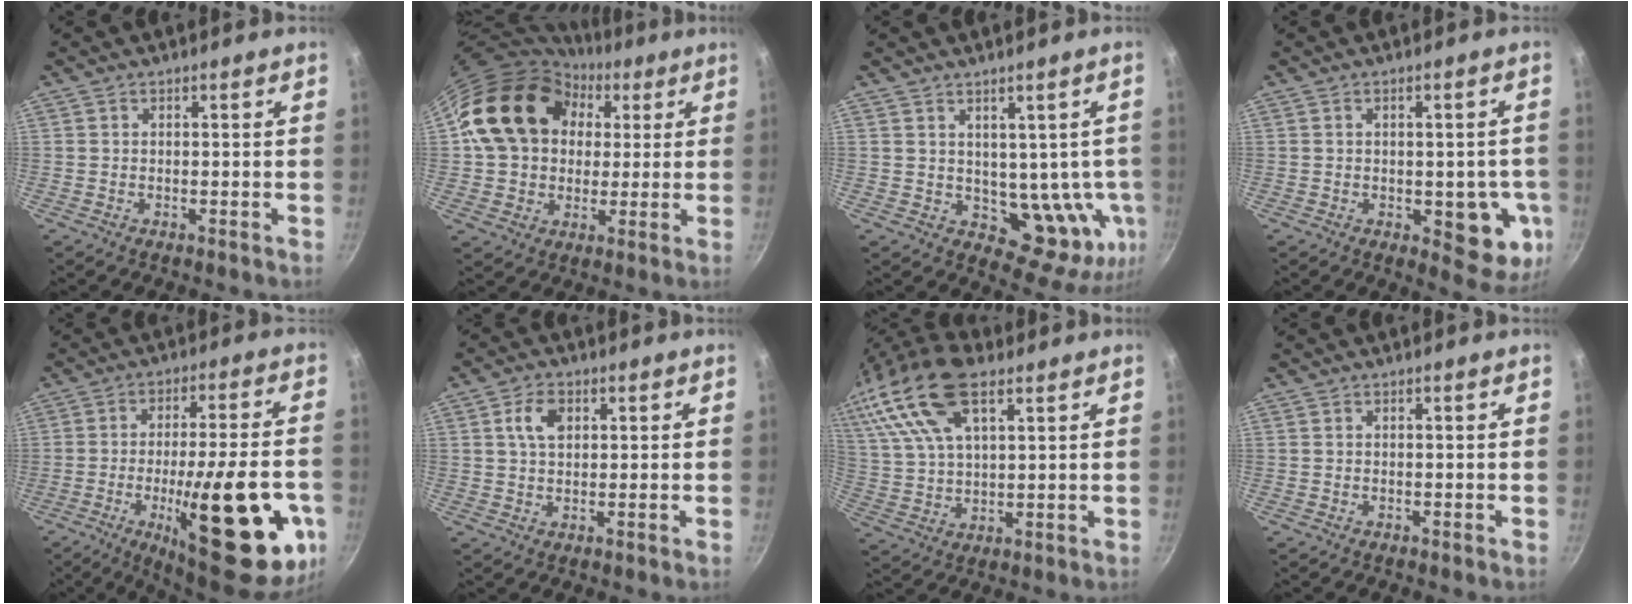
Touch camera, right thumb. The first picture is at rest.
{"total": 19.4, "force": [5.4, 15.3, 10.6], "torque": [-0.152, 0.024, 0.090]}
{"total": 11.6, "force": [1.1, 7.3, 9.0], "torque": [-0.076, -0.024, 0.036]}
{"total": 10.5, "force": [-2.0, 4.9, 9.0], "torque": [-0.064, -0.005, -0.019]}
{"total": 27.3, "force": [-8.6, 8.0, 24.7], "torque": [-0.313, 0.008, -0.114]}
{"total": 5.0, "force": [1.4, 3.2, 3.5], "torque": [-0.052, 0.003, 0.024]}
{"total": 23.2, "force": [12.6, 11.7, 15.6], "torque": [-0.337, 0.028, 0.238]}
{"total": 0.0}